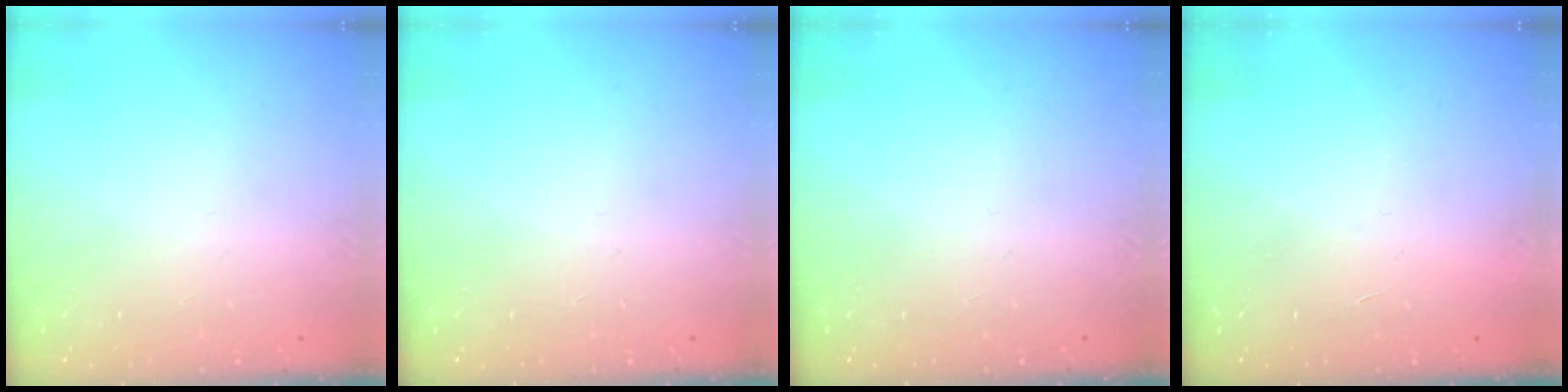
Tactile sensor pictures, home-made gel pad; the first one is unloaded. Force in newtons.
{"total": 0.0}
{"total": 0.0}
{"total": 1.7, "press": 1.7, "slide": 0.1}